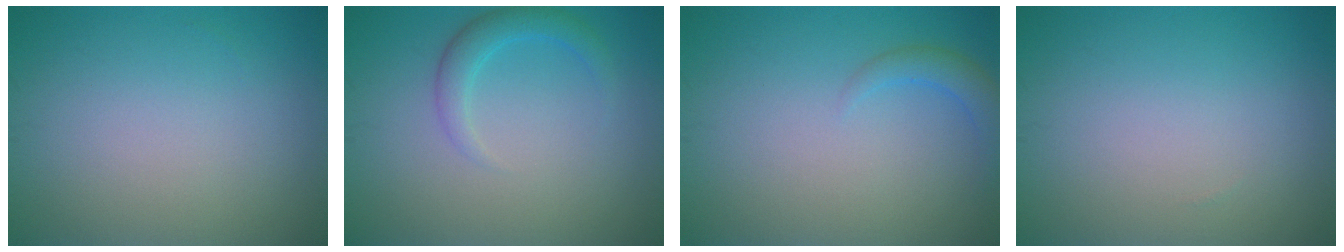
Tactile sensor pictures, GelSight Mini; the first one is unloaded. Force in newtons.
{"total": 2.3, "press": 2.3, "slide": 0.1}
{"total": 2.0, "press": 1.9, "slide": 0.1}
{"total": 0.0}